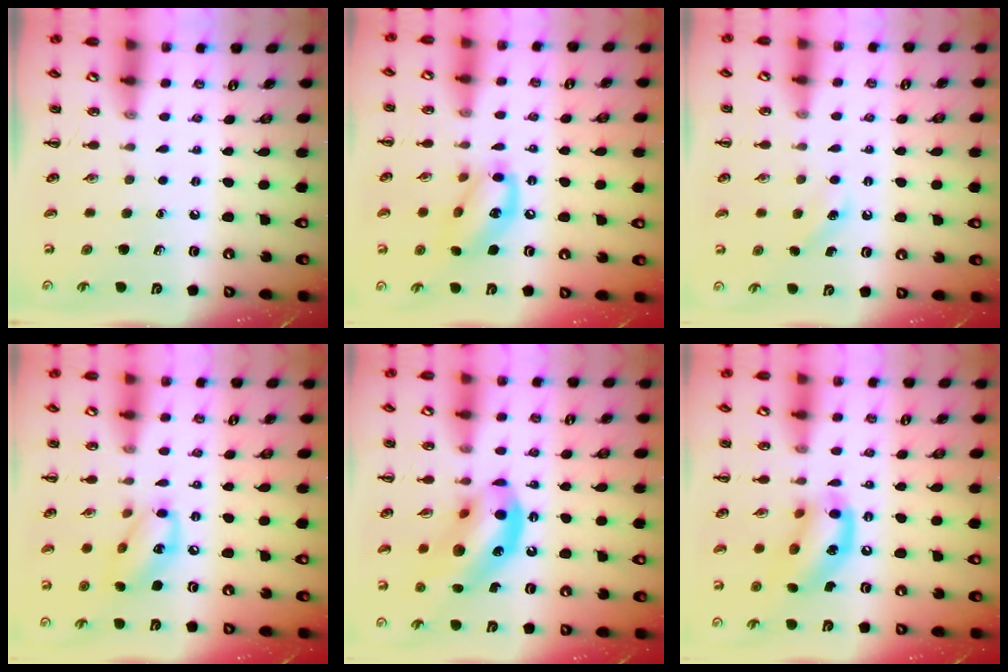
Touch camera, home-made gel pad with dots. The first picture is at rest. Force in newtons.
{"total": 13.4, "press": 13.2, "slide": 2.1}
{"total": 4.2, "press": 4.1, "slide": 1.1}
{"total": 12.0, "press": 11.9, "slide": 1.6}
{"total": 14.9, "press": 14.4, "slide": 3.9}
{"total": 13.6, "press": 13.3, "slide": 2.7}